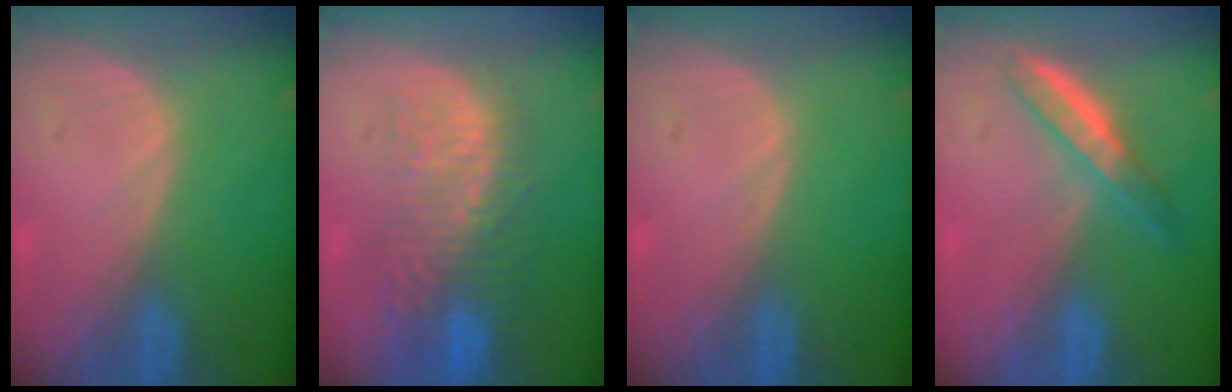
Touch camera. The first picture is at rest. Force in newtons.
{"total": 10.5, "press": 9.2, "slide": 5.1}
{"total": 0.0}
{"total": 5.1, "press": 4.6, "slide": 2.2}